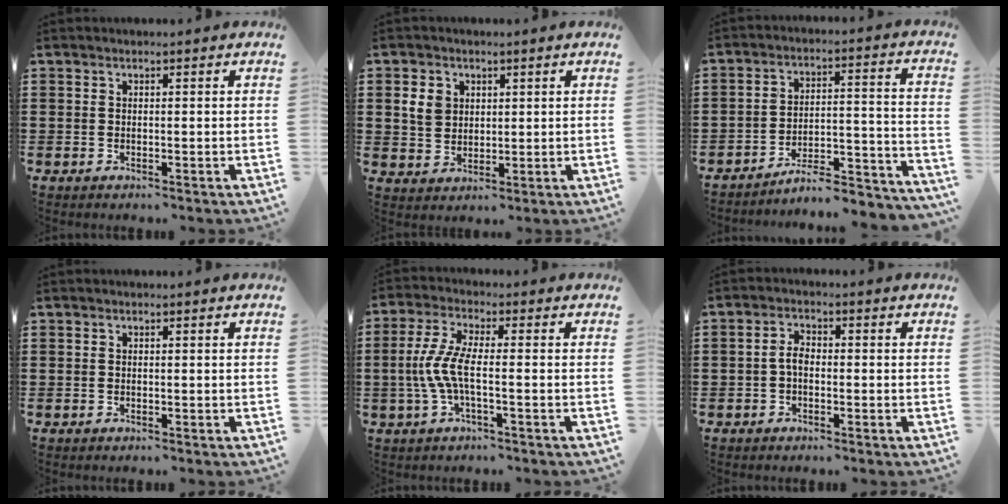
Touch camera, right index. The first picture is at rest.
{"total": 4.2, "force": [1.3, 3.4, 2.1], "torque": [-0.052, 0.013, 0.023]}
{"total": 6.1, "force": [-5.6, 0.9, 2.4], "torque": [-0.036, -0.002, -0.109]}
{"total": 0.0}
{"total": 6.4, "force": [-1.3, 1.5, 6.1], "torque": [-0.158, -0.019, -0.038]}
{"total": 2.6, "force": [-0.7, 1.4, 2.1], "torque": [-0.056, -0.001, -0.019]}